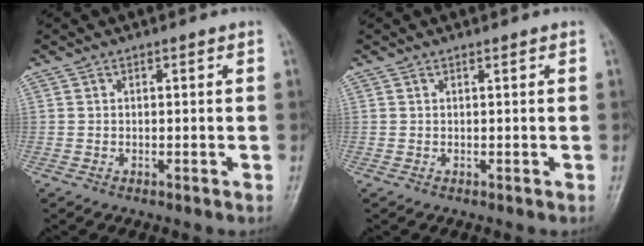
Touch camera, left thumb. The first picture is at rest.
{"total": 0.0}